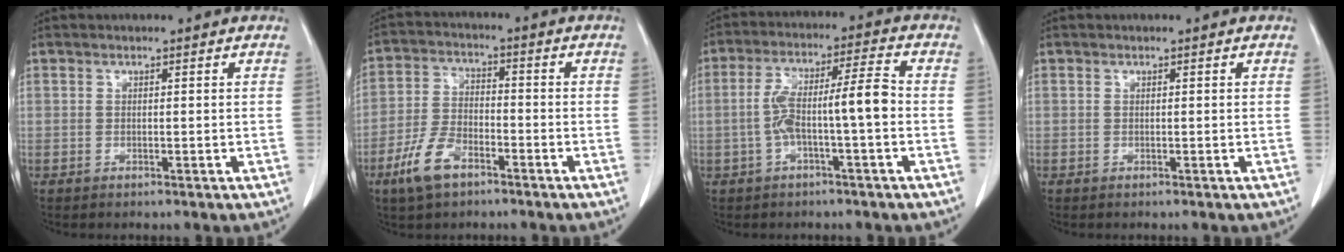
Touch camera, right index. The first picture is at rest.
{"total": 8.1, "force": [-4.9, 3.8, 5.2], "torque": [-0.121, 0.001, -0.093]}
{"total": 8.5, "force": [-1.5, 0.7, 8.4], "torque": [-0.156, 0.033, -0.025]}
{"total": 0.0}